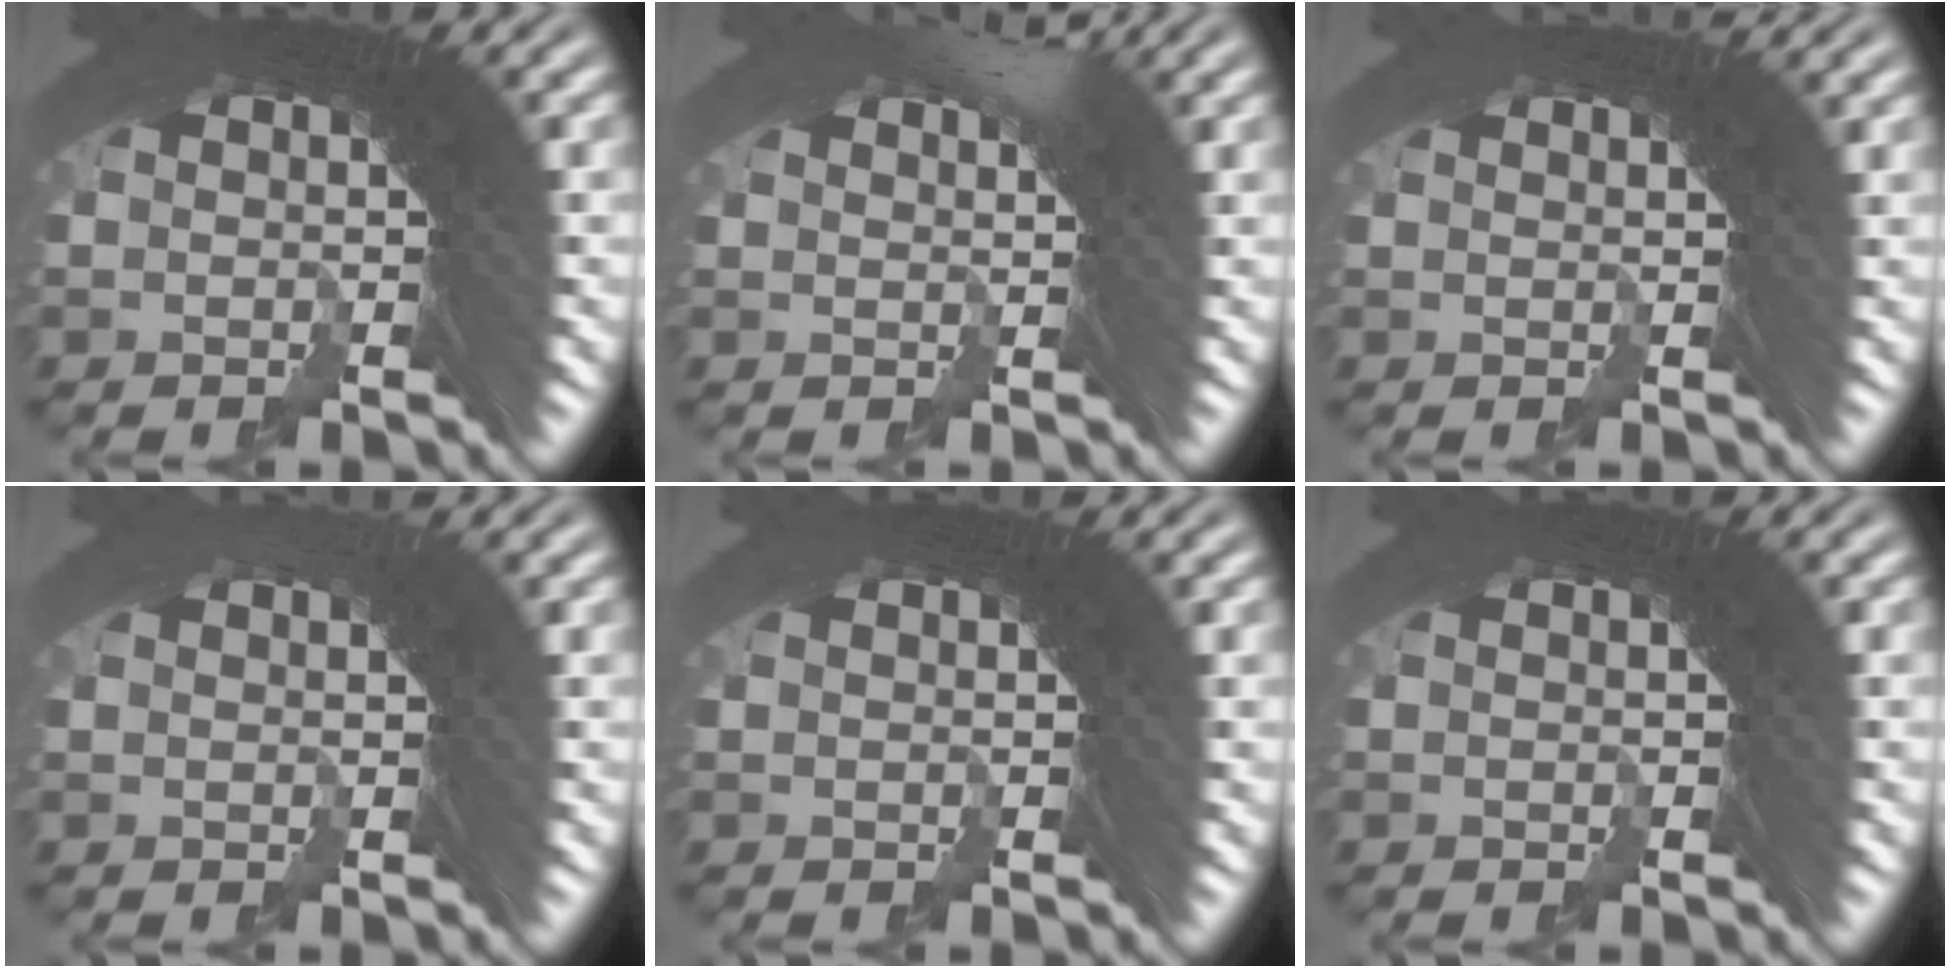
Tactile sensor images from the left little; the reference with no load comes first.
{"total": 2.5, "force": [2.1, -0.8, 1.2], "torque": [-0.006, 0.013, 0.031]}
{"total": 2.5, "force": [2.0, -0.9, 1.2], "torque": [-0.006, 0.010, 0.032]}
{"total": 1.0, "force": [0.6, -0.8, -0.1], "torque": [0.009, 0.009, 0.009]}
{"total": 0.5, "force": [0.4, -0.3, 0.0], "torque": [0.002, 0.003, 0.007]}
{"total": 0.0}